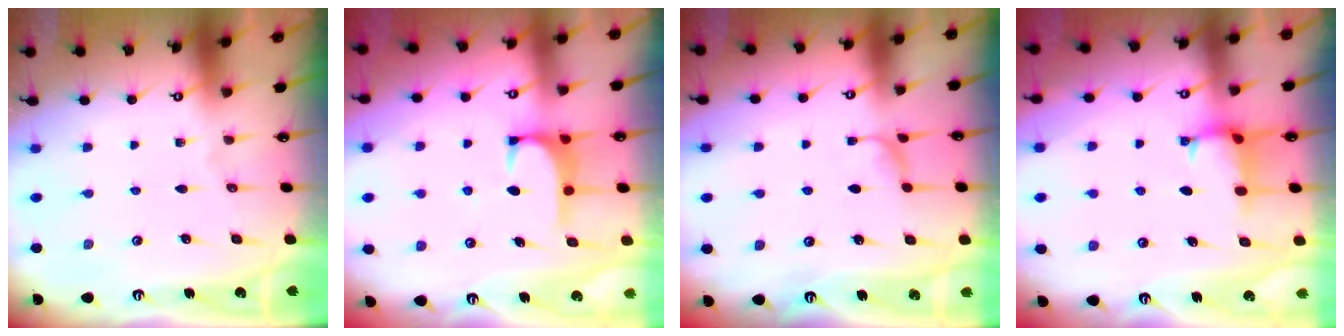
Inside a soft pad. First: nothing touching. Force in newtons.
{"total": 1.3, "press": 1.1, "slide": 0.6}
{"total": 2.0, "press": 1.9, "slide": 0.4}
{"total": 1.3, "press": 1.2, "slide": 0.3}